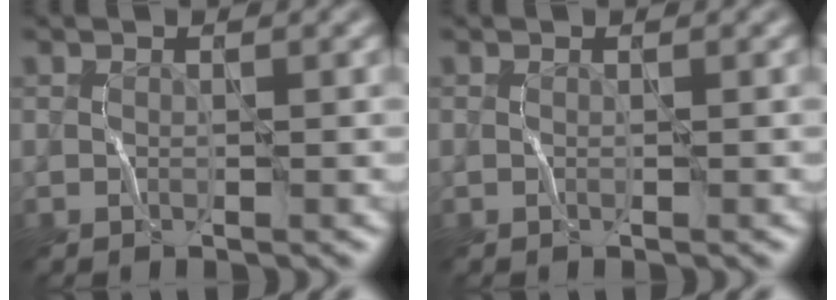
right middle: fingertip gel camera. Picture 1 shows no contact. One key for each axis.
{"total": 0.0}